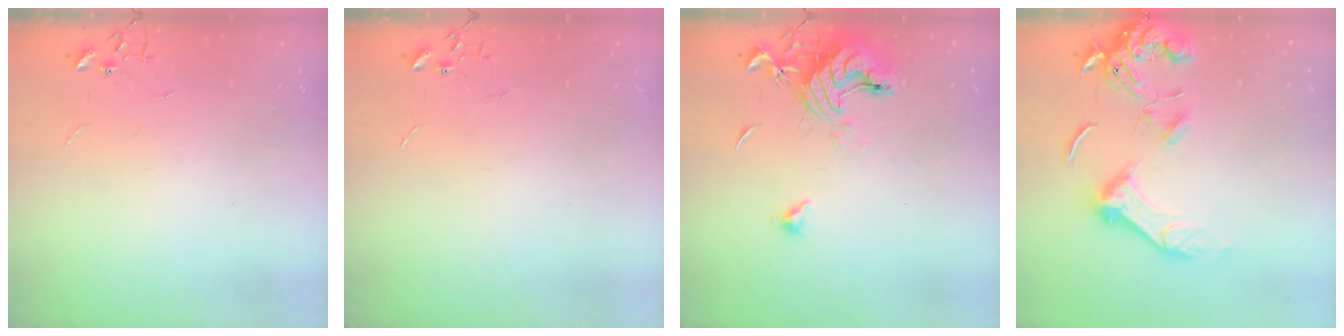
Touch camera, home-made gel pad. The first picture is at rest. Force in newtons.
{"total": 0.0}
{"total": 13.9, "press": 13.8, "slide": 1.2}
{"total": 14.4, "press": 14.3, "slide": 1.6}